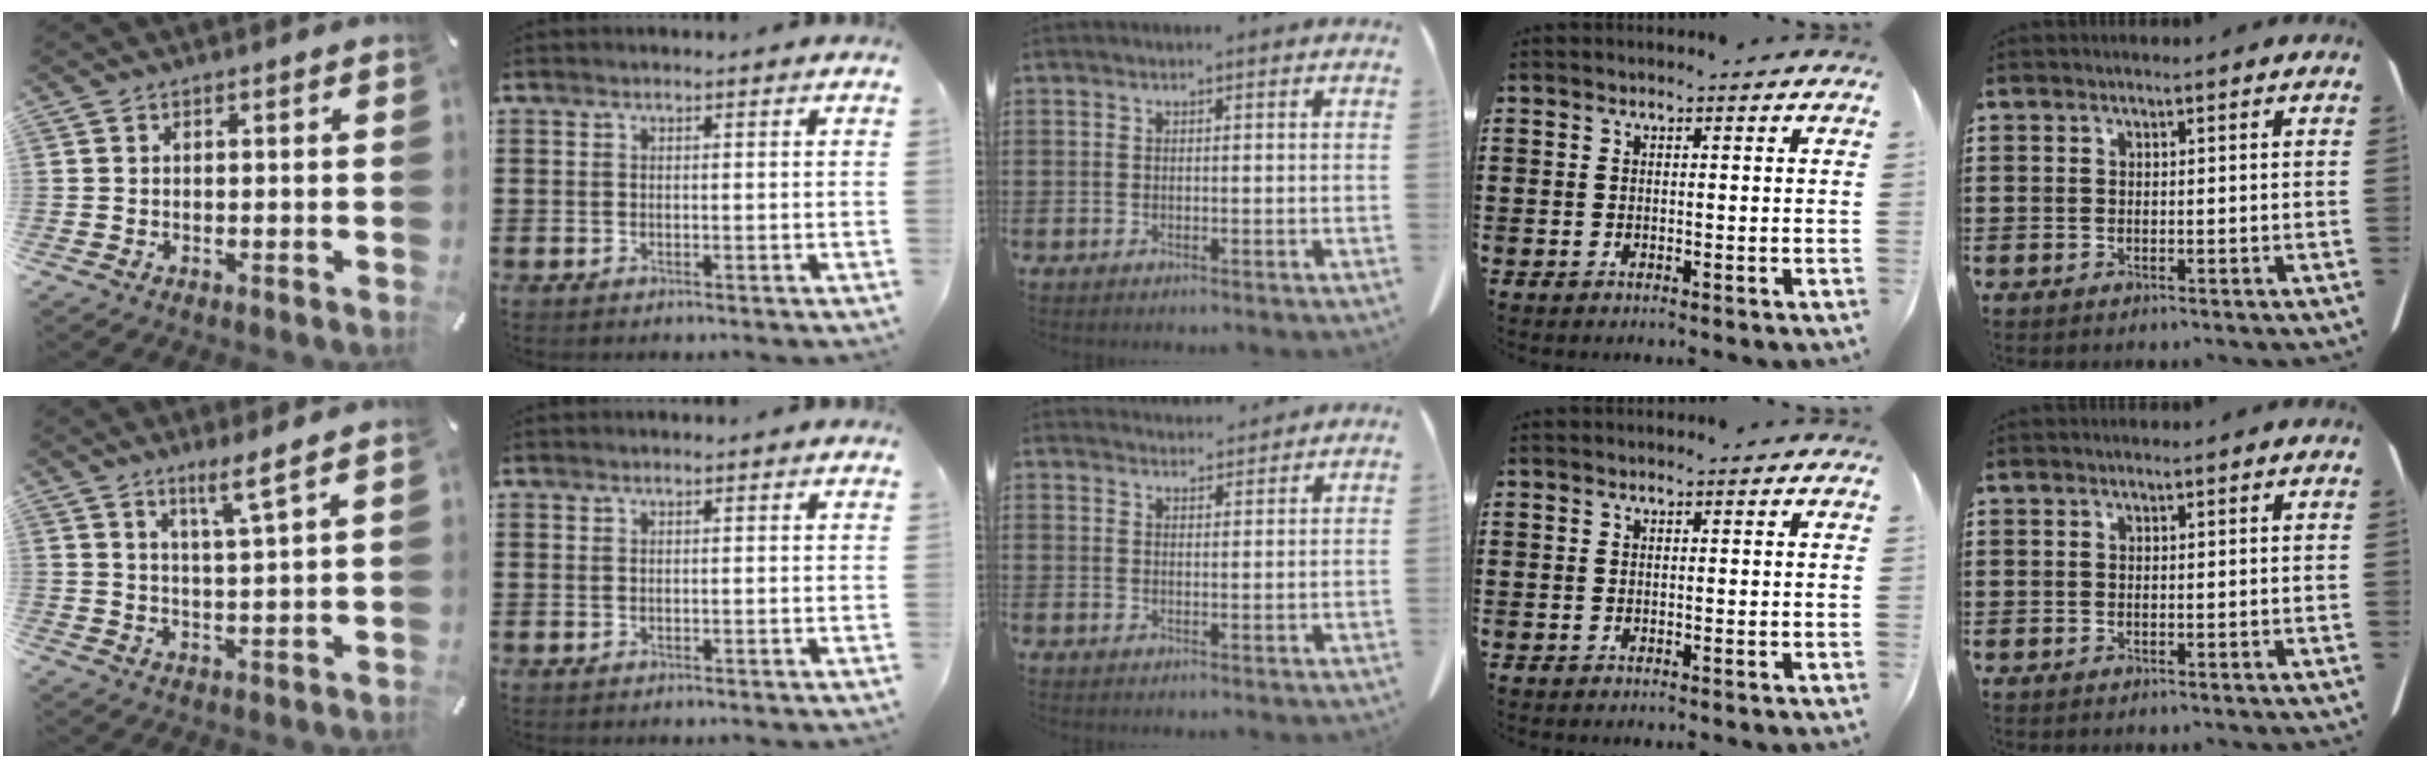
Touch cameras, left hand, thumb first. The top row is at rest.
{"thumb": {"total": 5.4, "force": [3.9, -0.5, 3.8], "torque": [-0.077, -0.016, 0.064]}, "middle": {"total": 2.9, "force": [2.9, 0.2, 0.0], "torque": [-0.009, -0.008, 0.054]}}